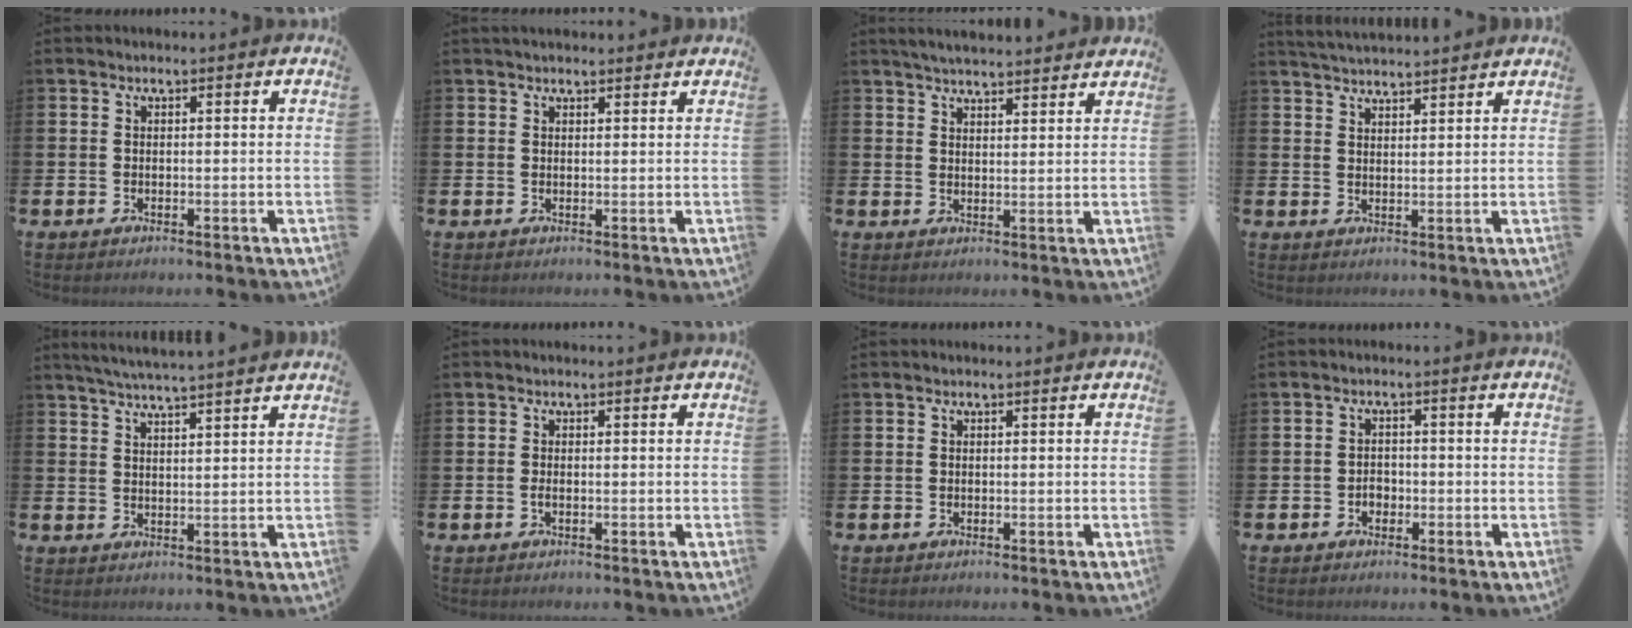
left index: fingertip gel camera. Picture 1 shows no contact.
{"total": 1.5, "force": [1.4, 0.5, 0.2], "torque": [0.003, -0.001, 0.025]}
{"total": 4.2, "force": [4.2, 0.1, 0.5], "torque": [-0.018, -0.021, 0.075]}
{"total": 3.6, "force": [3.6, 0.0, 0.1], "torque": [-0.010, -0.017, 0.067]}
{"total": 4.6, "force": [4.4, -0.8, 0.7], "torque": [-0.032, -0.018, 0.081]}
{"total": 0.6, "force": [-0.3, 0.1, 0.5], "torque": [-0.014, 0.000, -0.004]}
{"total": 0.0}
{"total": 1.8, "force": [-0.7, 1.4, 0.7], "torque": [-0.004, -0.002, -0.018]}